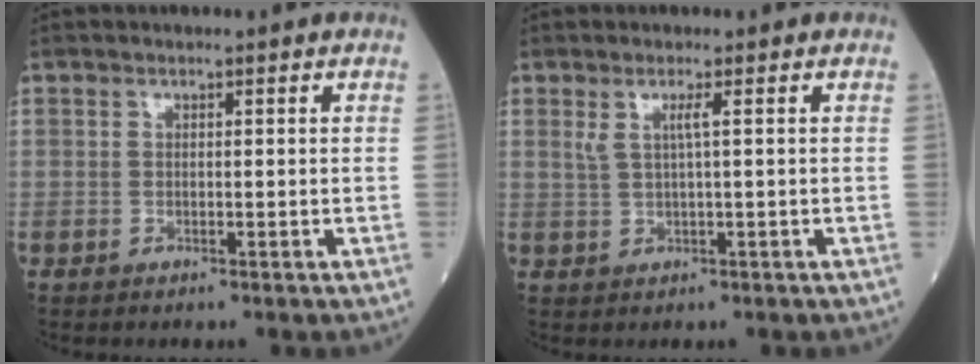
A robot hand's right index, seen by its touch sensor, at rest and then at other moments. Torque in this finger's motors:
{"motor_torque": [-0.10, -0.15, -0.04, 0.03]}